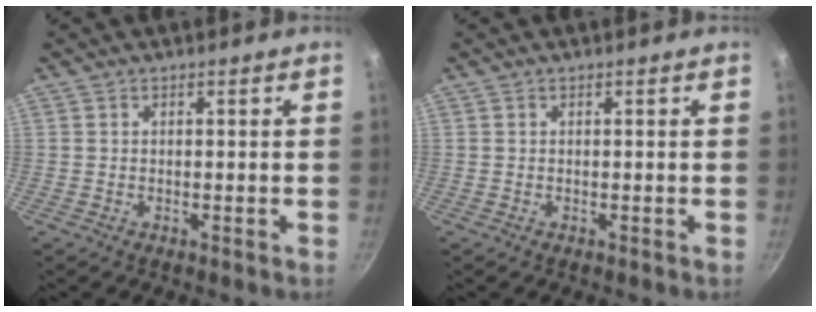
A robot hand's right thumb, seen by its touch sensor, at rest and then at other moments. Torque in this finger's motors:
{"motor_torque": [0.37, 0.28, 0.20, -0.39, 0.03]}